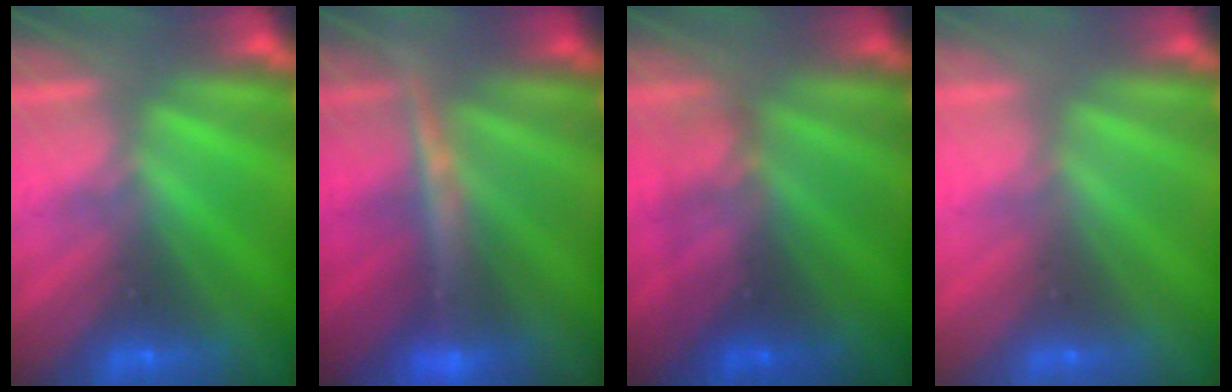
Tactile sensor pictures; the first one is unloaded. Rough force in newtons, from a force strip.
{"total": 3.9}
{"total": 3.2}
{"total": 2.6}